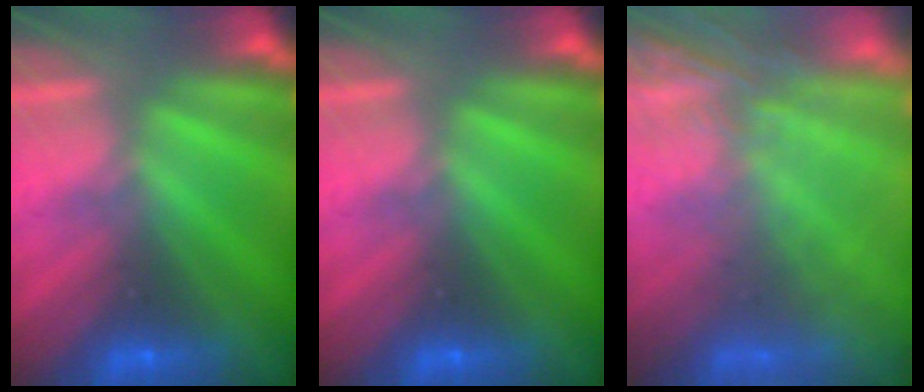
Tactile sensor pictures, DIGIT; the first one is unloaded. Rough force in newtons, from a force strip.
{"total": 0.0}
{"total": 5.6}